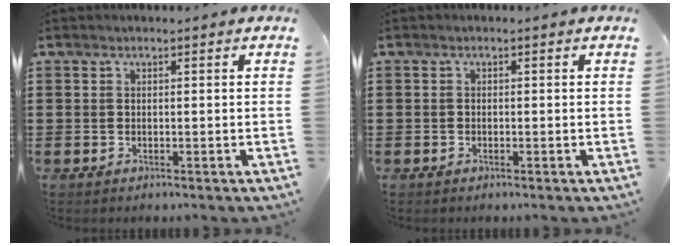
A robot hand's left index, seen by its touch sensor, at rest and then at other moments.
{"total": 0.6, "force": [-0.4, 0.4, 0.1], "torque": [-0.003, 0.001, -0.009]}